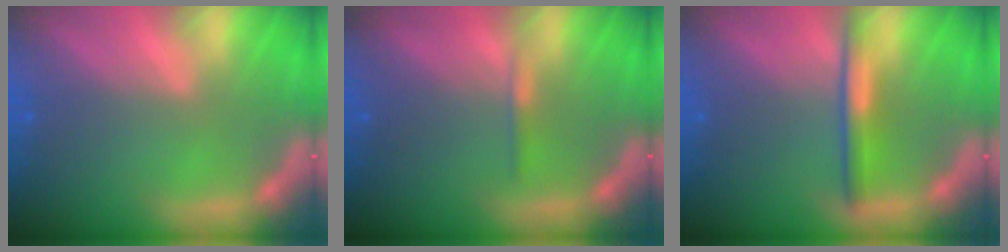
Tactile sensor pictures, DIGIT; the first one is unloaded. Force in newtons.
{"total": 0.9}
{"total": 3.0}